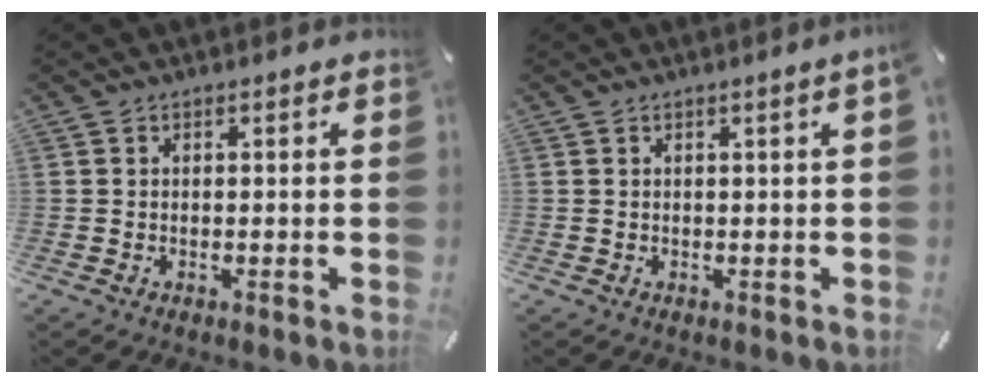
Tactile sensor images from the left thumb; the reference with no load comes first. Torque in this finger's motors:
{"motor_torque": [0.34, 0.43, 0.28, 0.26, 0.00]}